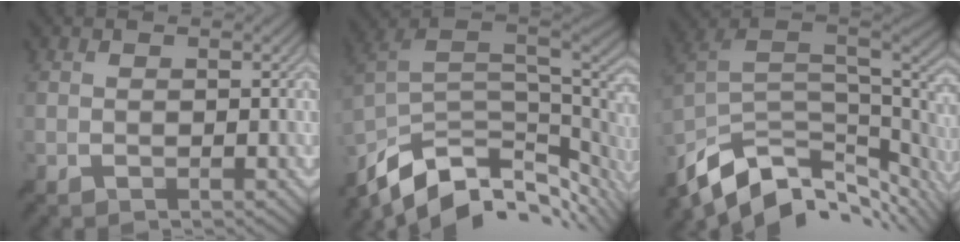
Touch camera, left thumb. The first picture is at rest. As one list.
[{"total": 12.7, "force": [-6.9, 6.2, 8.8], "torque": [-0.210, -0.023, -0.110]}, {"total": 13.0, "force": [-7.2, 6.2, 8.8], "torque": [-0.213, -0.023, -0.115]}]